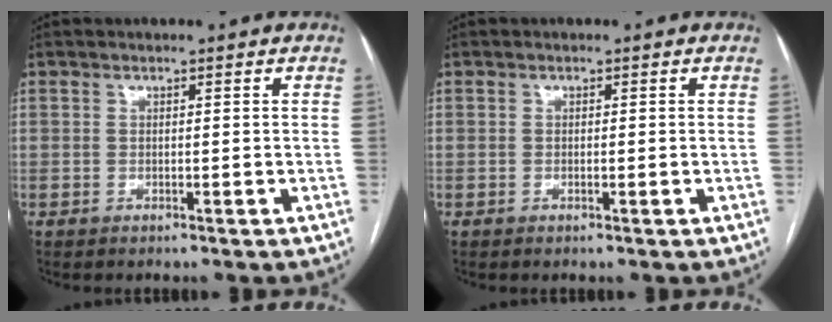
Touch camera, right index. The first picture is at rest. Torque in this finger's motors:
{"motor_torque": [-0.11, -0.02, -0.02, -0.01]}